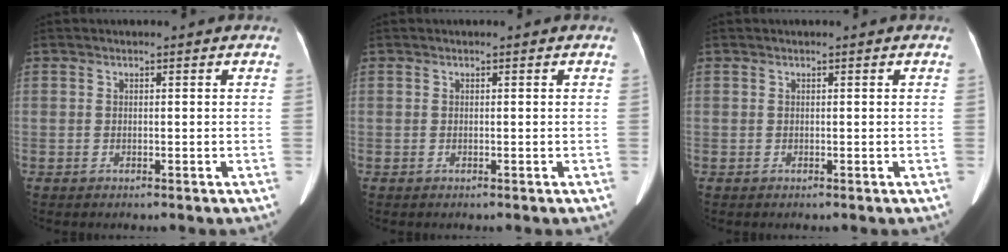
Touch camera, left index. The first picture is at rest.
{"total": 0.0}
{"total": 0.0}